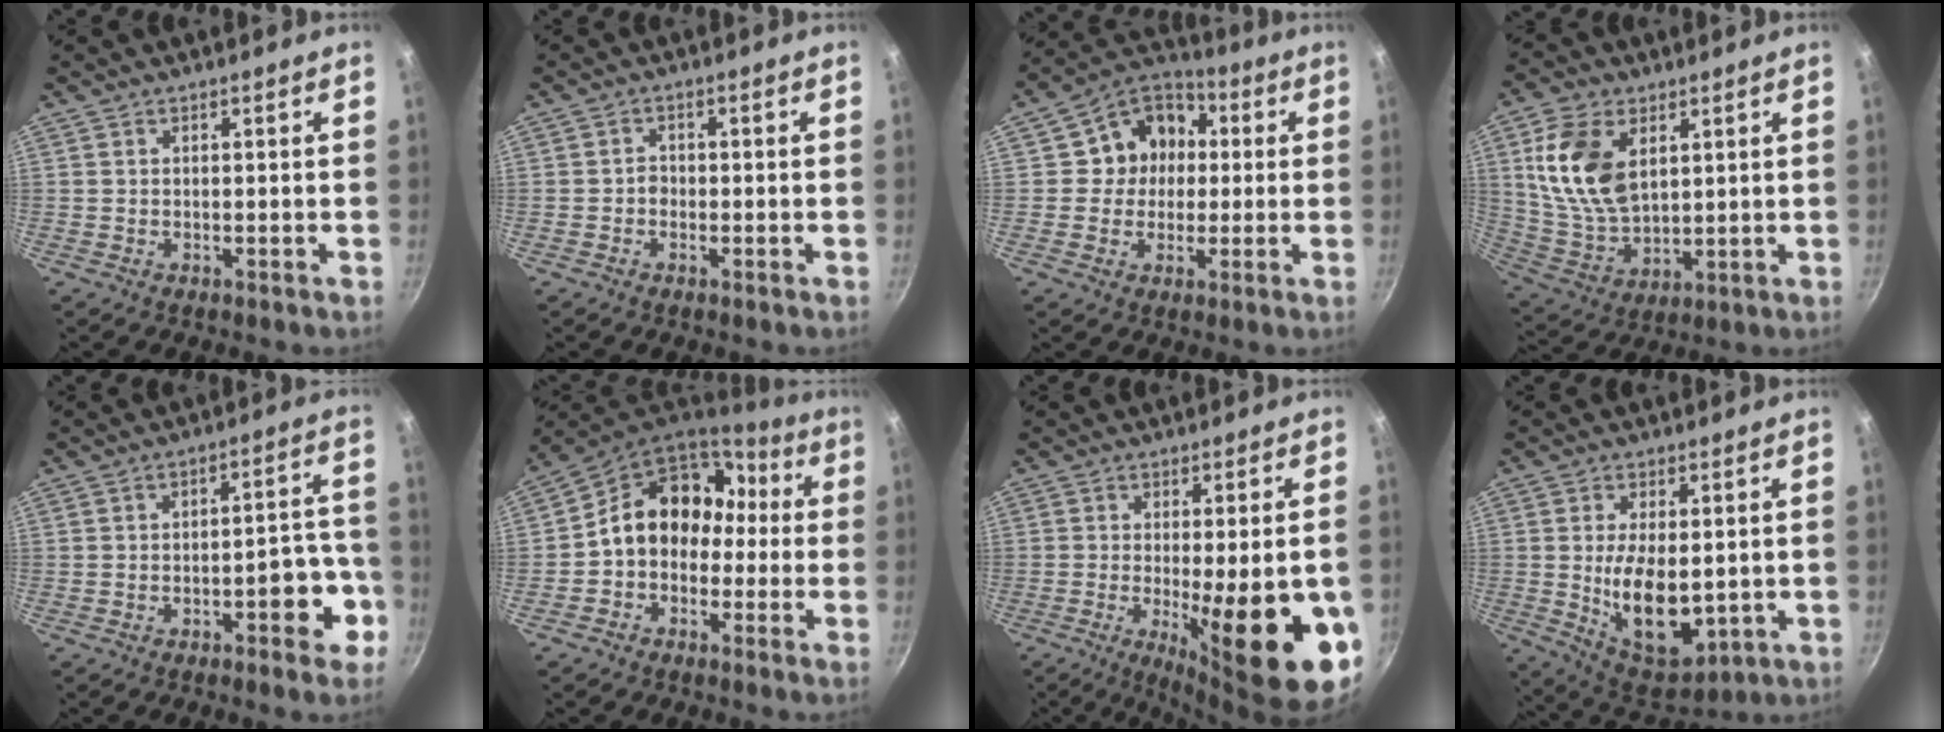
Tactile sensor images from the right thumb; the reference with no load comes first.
{"total": 1.7, "force": [-0.6, 1.4, 0.7], "torque": [-0.003, 0.010, -0.012]}
{"total": 11.2, "force": [1.1, 10.1, 4.9], "torque": [-0.036, 0.021, -0.003]}
{"total": 15.0, "force": [4.5, 9.2, 10.9], "torque": [-0.194, -0.020, 0.099]}
{"total": 9.3, "force": [-4.2, 3.8, 7.3], "torque": [-0.066, 0.048, -0.049]}
{"total": 14.1, "force": [-0.3, 11.5, 8.1], "torque": [-0.083, 0.060, -0.023]}
{"total": 20.0, "force": [-5.0, 5.5, 18.6], "torque": [-0.234, -0.010, -0.055]}
{"total": 13.5, "force": [-0.4, 7.2, 11.4], "torque": [-0.174, -0.019, 0.014]}